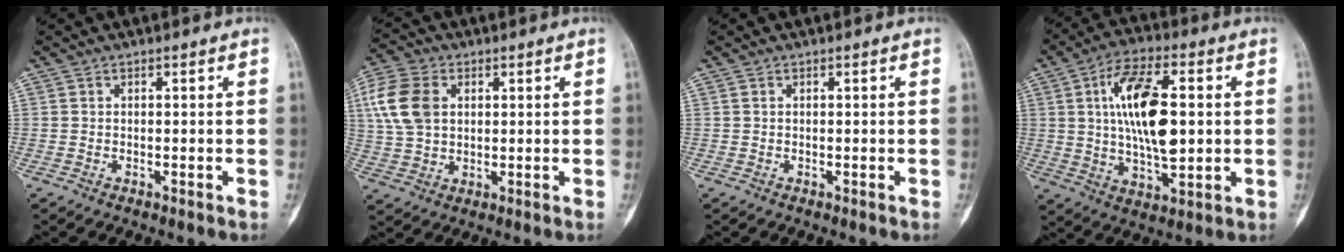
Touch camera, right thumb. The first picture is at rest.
{"total": 10.7, "force": [2.5, 7.5, 7.2], "torque": [-0.148, 0.007, 0.047]}
{"total": 0.0}
{"total": 16.3, "force": [2.1, 7.2, 14.4], "torque": [-0.243, 0.000, 0.037]}